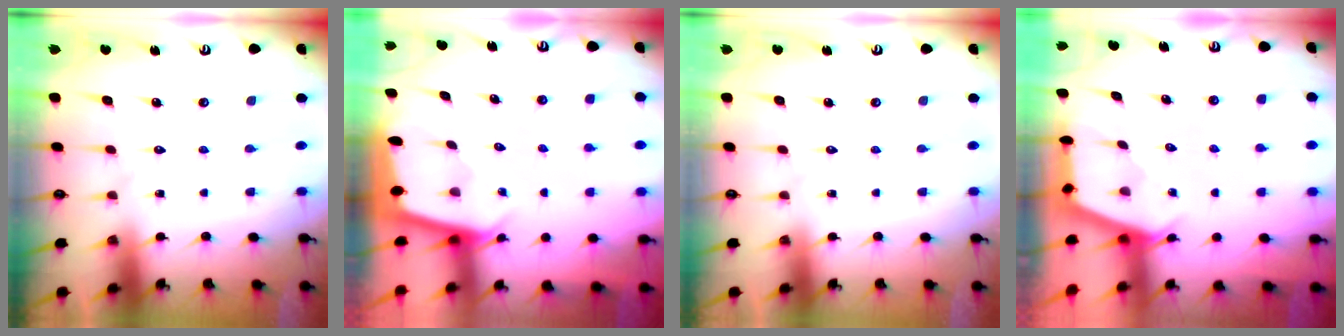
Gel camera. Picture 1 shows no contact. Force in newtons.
{"total": 1.7, "press": 1.7, "slide": 0.1}
{"total": 0.0}
{"total": 2.9, "press": 2.9, "slide": 0.3}